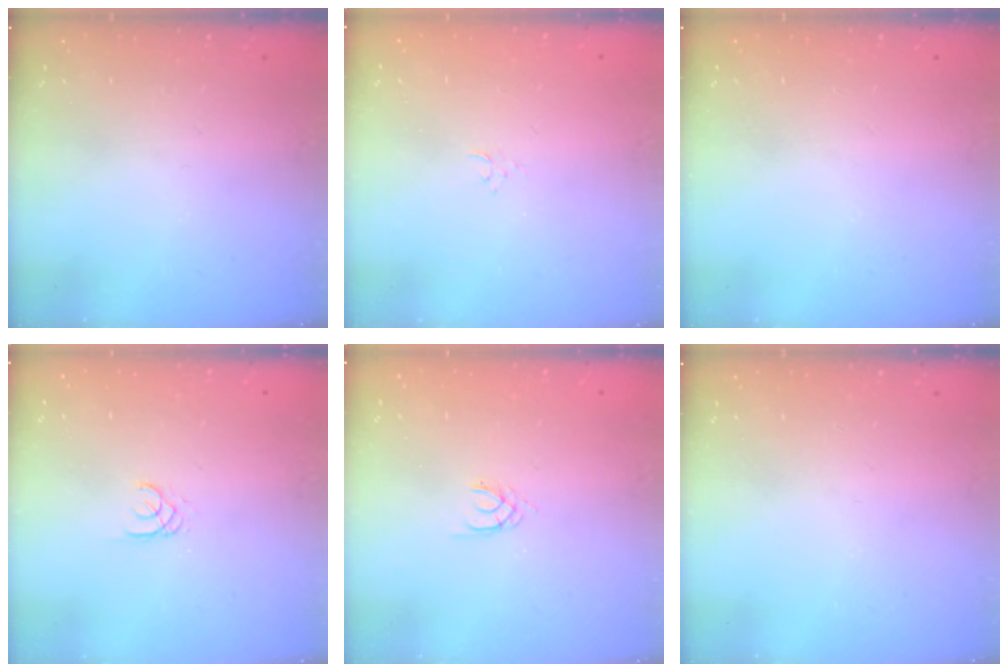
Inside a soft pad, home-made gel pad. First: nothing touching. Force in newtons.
{"total": 2.4, "press": 2.4, "slide": 0.3}
{"total": 0.0}
{"total": 1.7, "press": 1.7, "slide": 0.2}
{"total": 1.3, "press": 1.2, "slide": 0.3}
{"total": 0.0}